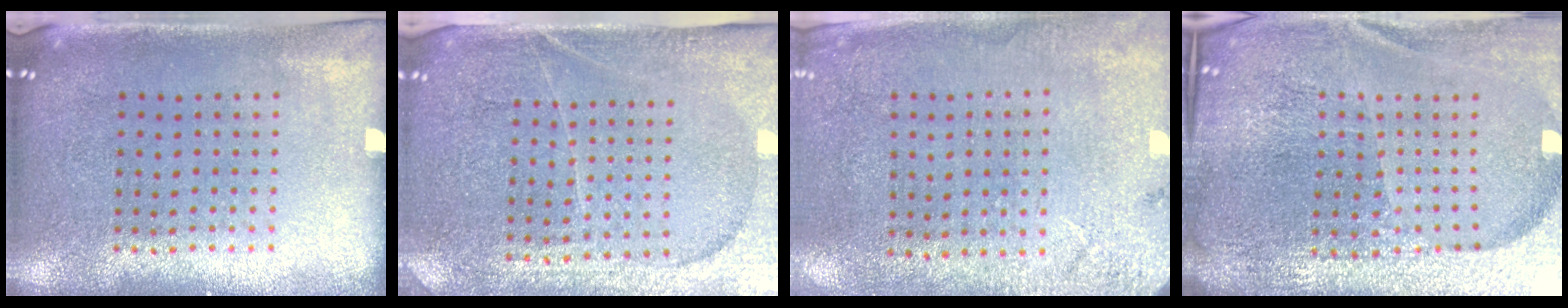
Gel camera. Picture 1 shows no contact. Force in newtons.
{"total": 4.0, "press": 3.7, "slide": 1.6}
{"total": 2.6, "press": 2.3, "slide": 1.2}
{"total": 6.7, "press": 5.8, "slide": 3.3}